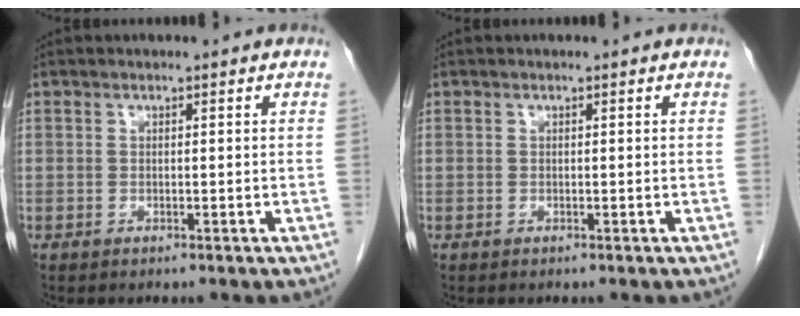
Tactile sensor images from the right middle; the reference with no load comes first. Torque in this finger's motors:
{"motor_torque": [-0.05, 0.05, 0.00, 0.00]}